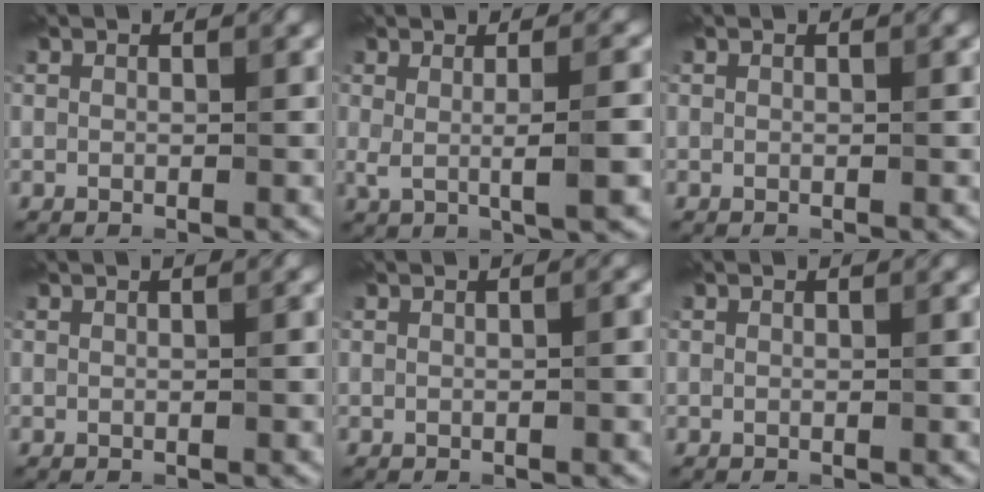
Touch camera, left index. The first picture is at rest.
{"total": 4.5, "force": [0.0, 1.0, 4.4], "torque": [-0.070, -0.001, 0.001]}
{"total": 0.0}
{"total": 1.0, "force": [0.2, 0.3, 0.9], "torque": [-0.012, 0.002, -0.003]}
{"total": 1.2, "force": [0.1, 0.4, 1.2], "torque": [-0.012, 0.004, -0.001]}
{"total": 0.0}